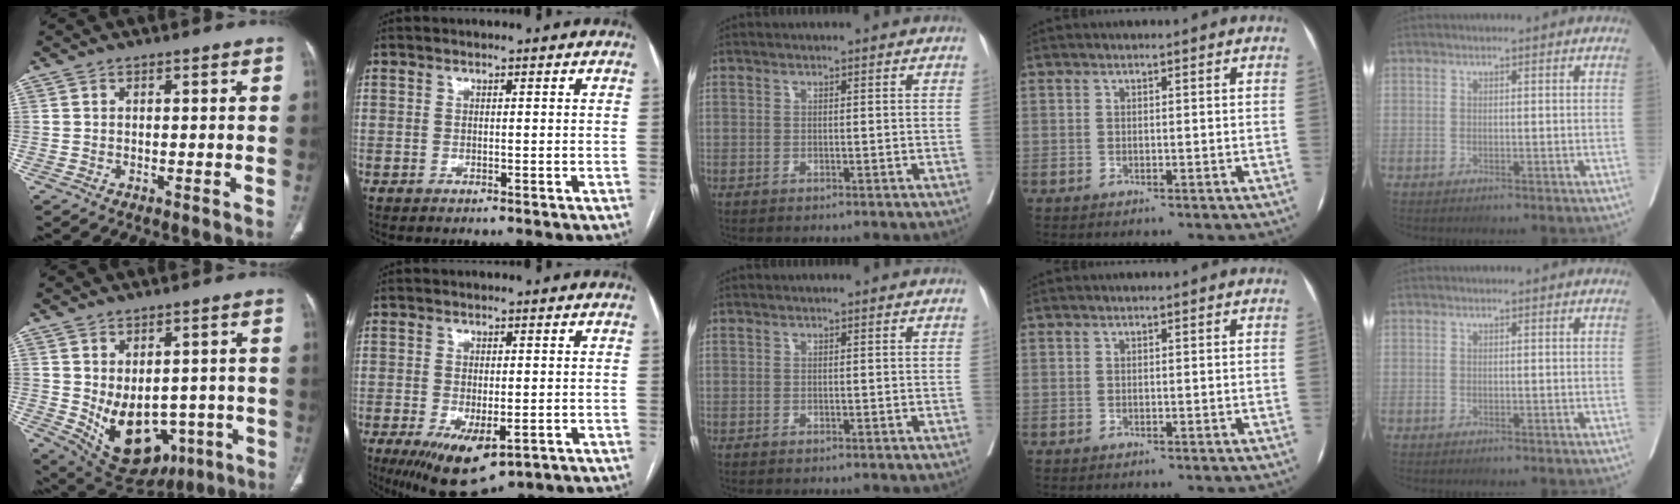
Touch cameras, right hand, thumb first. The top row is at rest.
{"thumb": {"total": 15.4, "force": [-3.0, 10.5, 10.8], "torque": [-0.140, 0.000, -0.008]}, "index": {"total": 9.8, "force": [-4.7, 3.9, 7.6], "torque": [-0.131, -0.021, -0.065]}}